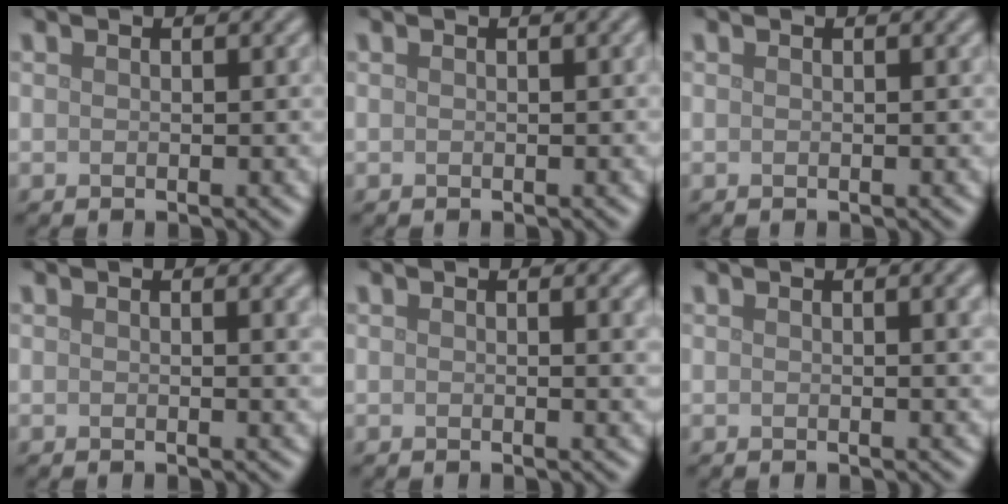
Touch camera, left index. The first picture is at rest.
{"total": 0.7, "force": [0.0, 0.2, 0.7], "torque": [-0.007, 0.006, 0.001]}
{"total": 0.0}
{"total": 1.7, "force": [0.6, 0.5, 1.5], "torque": [-0.013, 0.004, 0.006]}
{"total": 1.4, "force": [0.5, 0.4, 1.2], "torque": [-0.010, 0.002, 0.005]}
{"total": 2.2, "force": [0.7, 0.7, 2.0], "torque": [-0.016, 0.007, 0.007]}